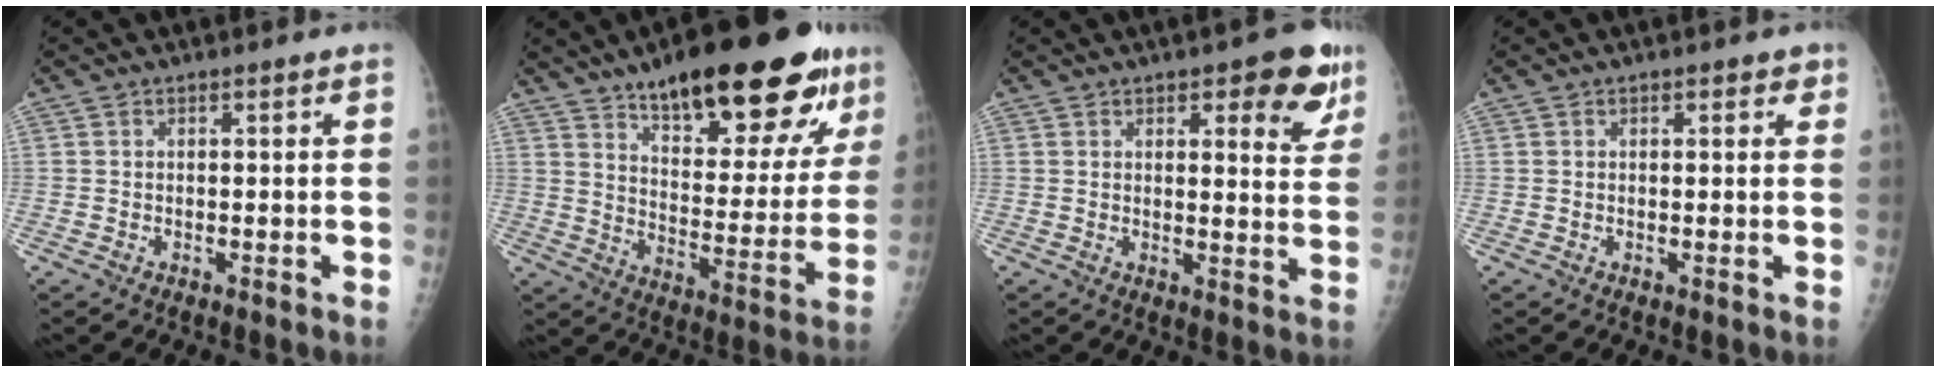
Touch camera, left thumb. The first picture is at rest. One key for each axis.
{"total": 27.1, "fx": 16.8, "fy": 9.0, "fz": 19.2, "tx": -0.236, "ty": -0.051, "tz": 0.248}
{"total": 9.7, "fx": 5.2, "fy": 3.7, "fz": 7.4, "tx": -0.051, "ty": -0.021, "tz": 0.056}
{"total": 1.8, "fx": 0.8, "fy": 1.1, "fz": 1.2, "tx": 0.001, "ty": 0.001, "tz": 0.006}